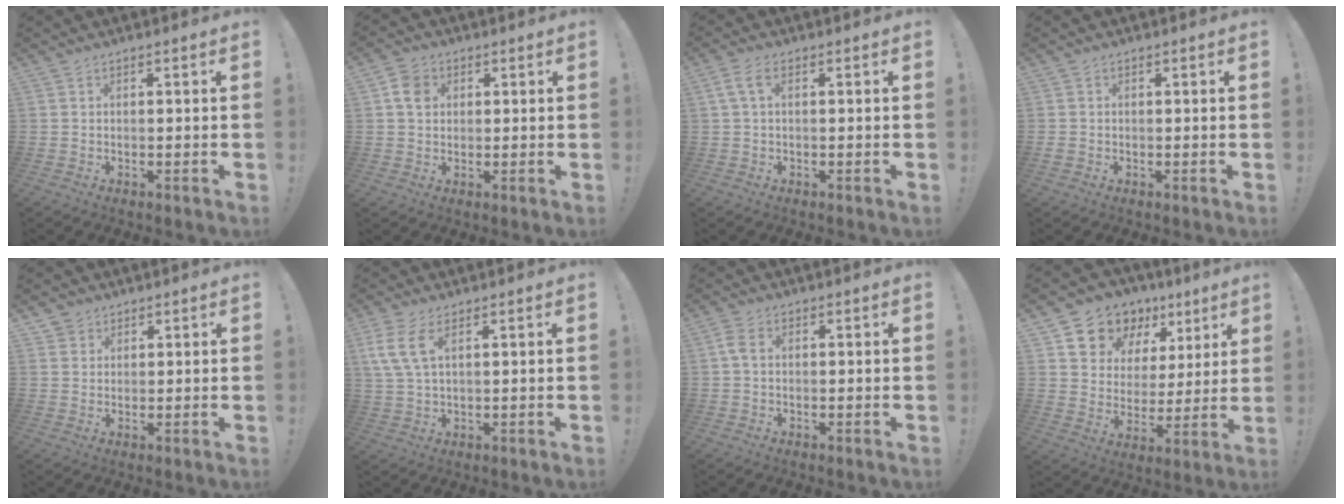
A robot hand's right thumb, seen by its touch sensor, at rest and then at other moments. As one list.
[{"total": 5.8, "force": [1.7, 4.8, 2.8], "torque": [-0.039, 0.004, 0.034]}, {"total": 3.7, "force": [1.0, 1.8, 3.1], "torque": [-0.060, 0.006, 0.021]}, {"total": 1.0, "force": [-0.3, 0.9, 0.3], "torque": [-0.008, 0.003, -0.004]}, {"total": 2.7, "force": [1.6, 2.2, 0.1], "torque": [0.006, -0.009, 0.028]}, {"total": 7.4, "force": [3.2, 3.0, 5.9], "torque": [-0.114, -0.006, 0.062]}, {"total": 3.1, "force": [0.4, 2.0, 2.3], "torque": [-0.047, 0.008, 0.010]}, {"total": 13.0, "force": [8.3, 9.3, 3.7], "torque": [-0.066, -0.056, 0.165]}]